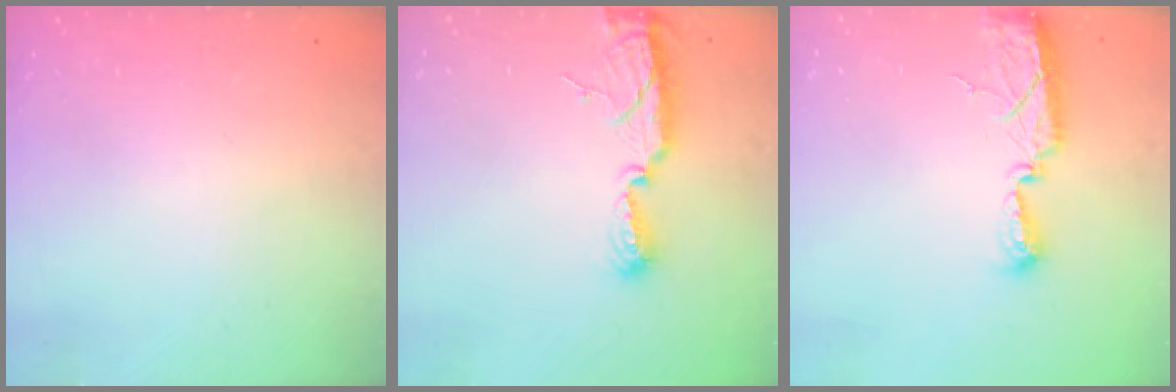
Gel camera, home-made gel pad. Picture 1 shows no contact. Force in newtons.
{"total": 10.6, "press": 9.3, "slide": 5.2}
{"total": 7.5, "press": 7.5, "slide": 0.8}